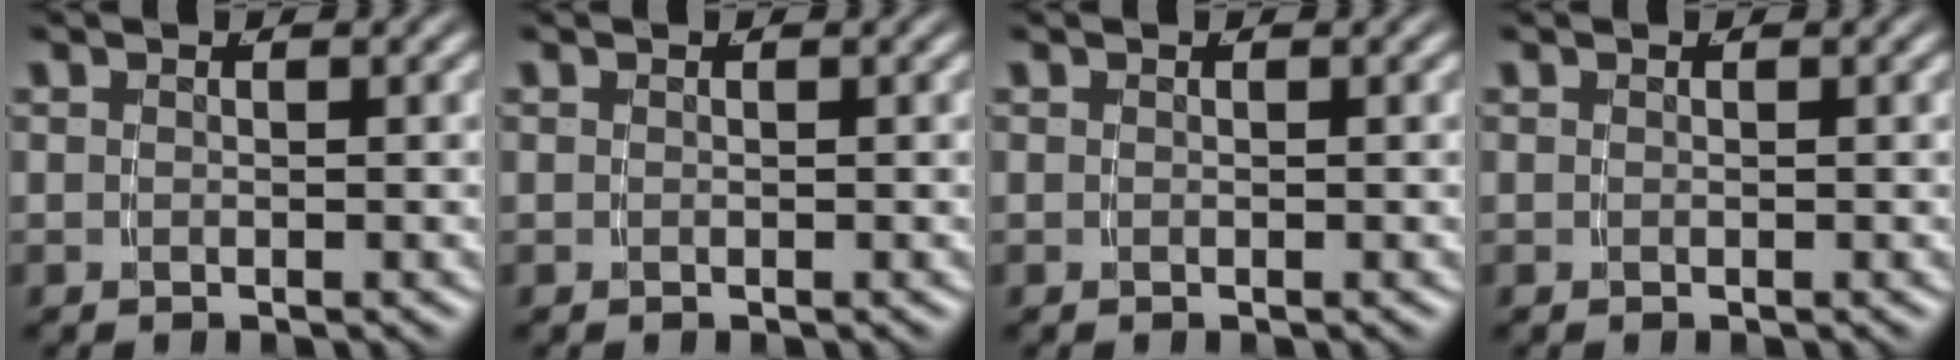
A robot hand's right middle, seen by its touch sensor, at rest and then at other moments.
{"total": 0.0}
{"total": 0.0}
{"total": 0.0}